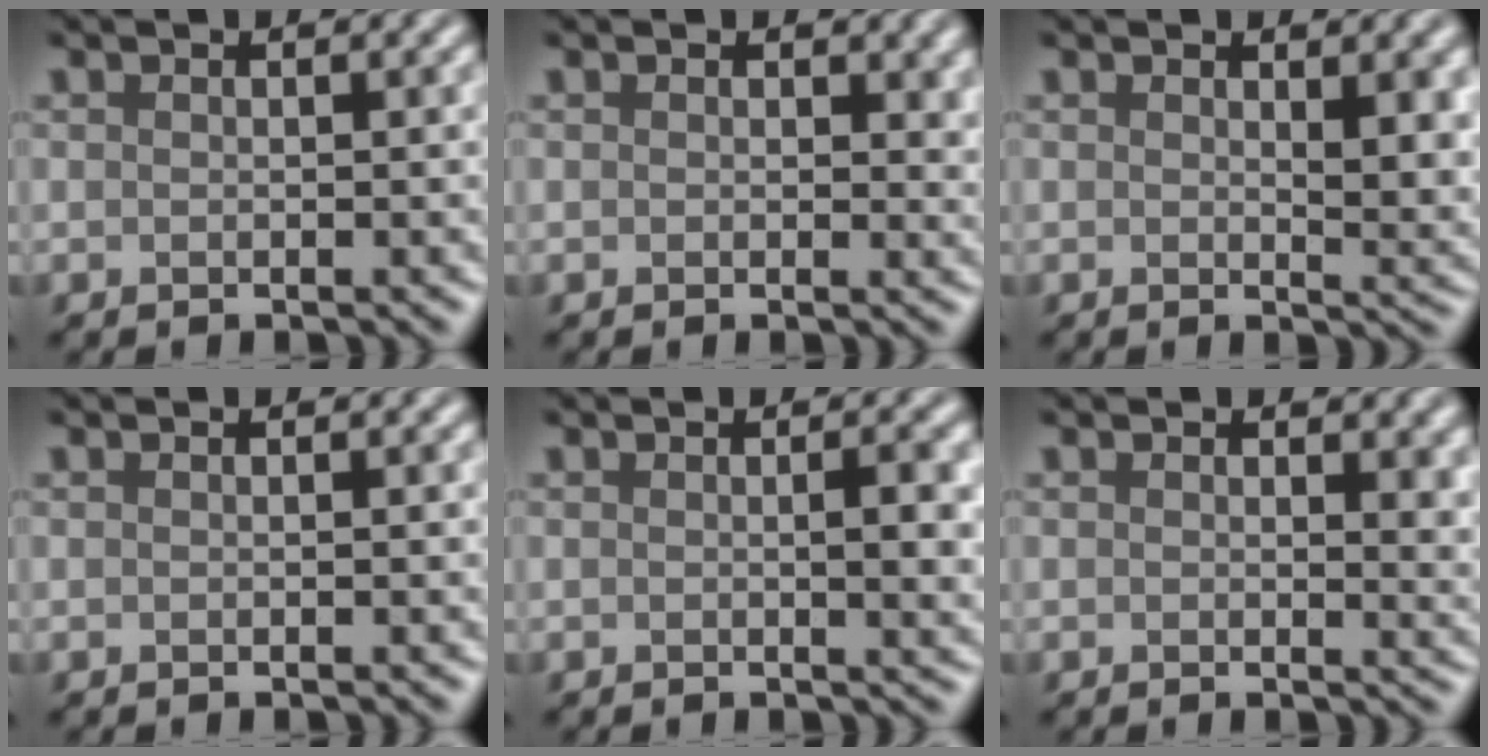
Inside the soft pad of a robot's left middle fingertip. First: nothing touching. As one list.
[{"total": 2.1, "force": [0.7, 1.4, 1.4], "torque": [-0.012, -0.003, 0.003]}, {"total": 2.9, "force": [1.0, 0.9, 2.6], "torque": [-0.033, -0.009, 0.020]}, {"total": 0.0}, {"total": 2.7, "force": [0.1, 0.6, 2.7], "torque": [-0.033, 0.000, 0.000]}, {"total": 2.5, "force": [0.8, 1.0, 2.1], "torque": [-0.019, -0.004, 0.011]}]